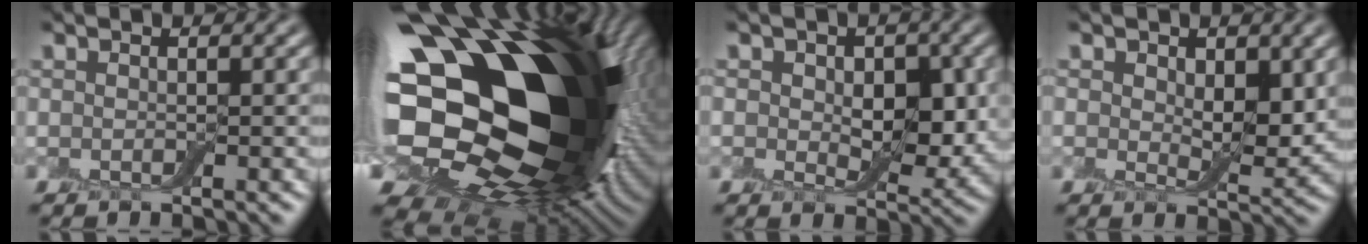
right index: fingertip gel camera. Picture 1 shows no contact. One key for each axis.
{"total": 21.9, "fx": 1.9, "fy": 15.3, "fz": 15.6, "tx": -0.284, "ty": -0.047, "tz": 0.023}
{"total": 5.0, "fx": 0.6, "fy": 3.3, "fz": 3.7, "tx": -0.045, "ty": -0.007, "tz": 0.007}
{"total": 3.3, "fx": 1.2, "fy": 2.1, "fz": 2.3, "tx": -0.036, "ty": -0.010, "tz": 0.018}